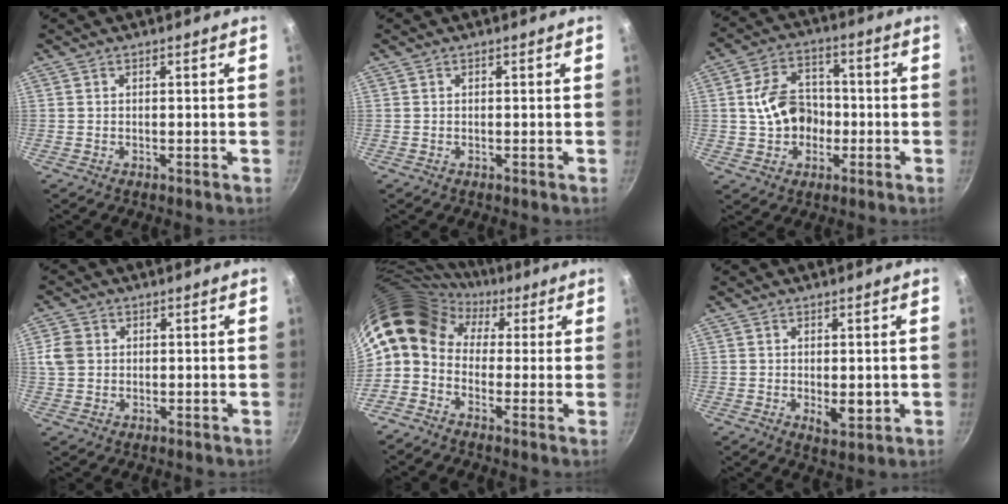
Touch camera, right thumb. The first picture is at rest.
{"total": 0.0}
{"total": 10.6, "force": [-0.9, 8.3, 6.5], "torque": [-0.090, 0.028, -0.017]}
{"total": 4.4, "force": [0.6, 3.8, 2.2], "torque": [-0.031, 0.003, 0.010]}
{"total": 13.4, "force": [2.2, 10.4, 8.2], "torque": [-0.151, 0.041, 0.013]}
{"total": 4.0, "force": [-0.1, 2.1, 3.4], "torque": [-0.042, -0.013, 0.002]}